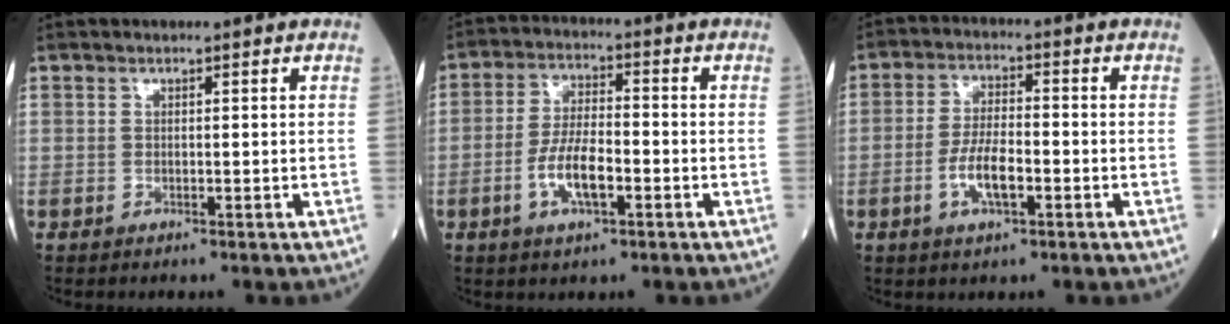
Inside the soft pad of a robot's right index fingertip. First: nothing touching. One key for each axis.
{"total": 7.2, "fx": -2.5, "fy": 2.3, "fz": 6.3, "tx": -0.126, "ty": 0.003, "tz": -0.048}
{"total": 6.2, "fx": -2.1, "fy": 1.9, "fz": 5.5, "tx": -0.107, "ty": 0.003, "tz": -0.040}